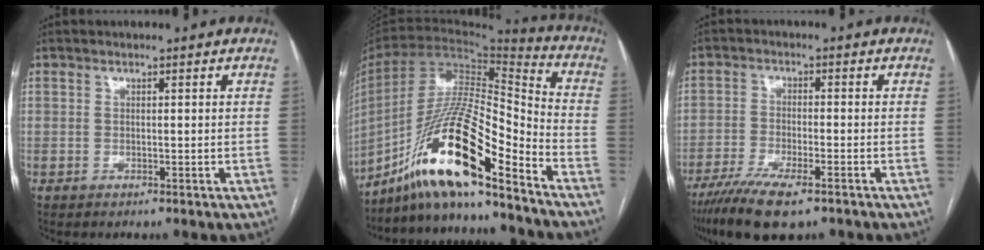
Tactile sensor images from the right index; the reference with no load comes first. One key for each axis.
{"total": 17.5, "fx": -12.6, "fy": 1.2, "fz": 12.1, "tx": -0.241, "ty": 0.003, "tz": -0.234}
{"total": 10.5, "fx": -7.5, "fy": 2.2, "fz": 6.9, "tx": -0.117, "ty": -0.022, "tz": -0.124}